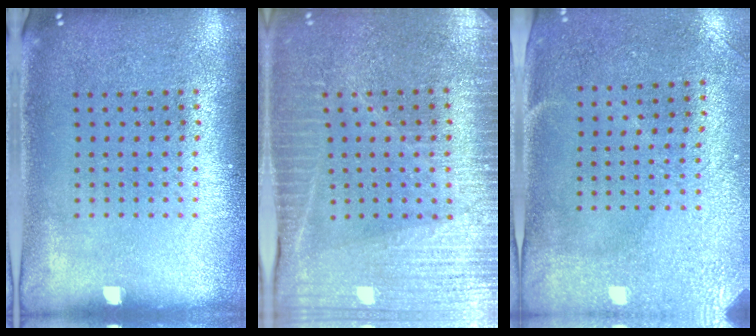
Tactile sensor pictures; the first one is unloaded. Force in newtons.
{"total": 3.6, "press": 3.4, "slide": 1.1}
{"total": 2.9, "press": 2.4, "slide": 1.6}